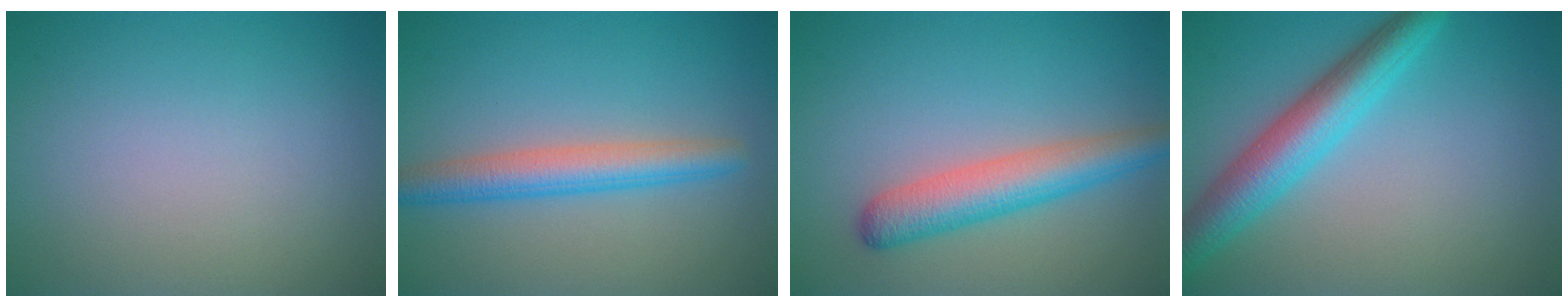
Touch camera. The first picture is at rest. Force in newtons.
{"total": 3.9, "press": 3.9, "slide": 0.2}
{"total": 4.6, "press": 4.6, "slide": 0.2}
{"total": 5.5, "press": 5.5, "slide": 0.1}